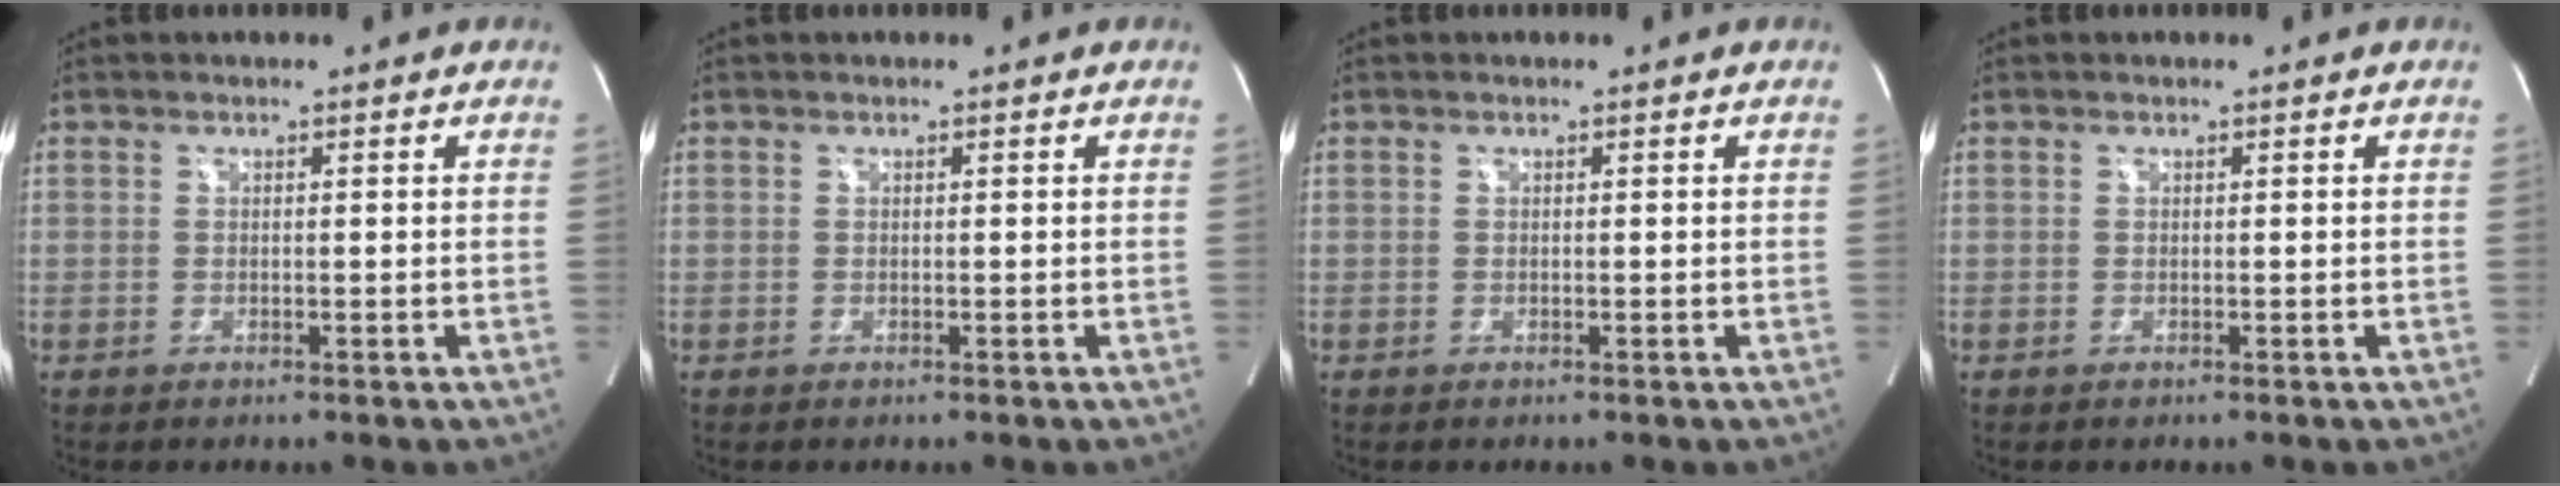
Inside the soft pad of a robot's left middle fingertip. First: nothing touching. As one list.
[{"total": 0.0}, {"total": 0.0}, {"total": 0.0}]